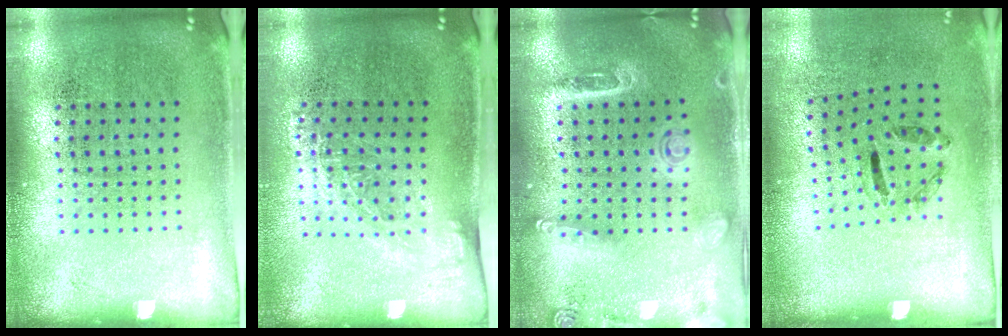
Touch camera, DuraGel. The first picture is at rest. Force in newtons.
{"total": 1.3, "press": 0.9, "slide": 0.9}
{"total": 1.6, "press": 1.5, "slide": 0.6}
{"total": 1.3, "press": 0.6, "slide": 1.1}